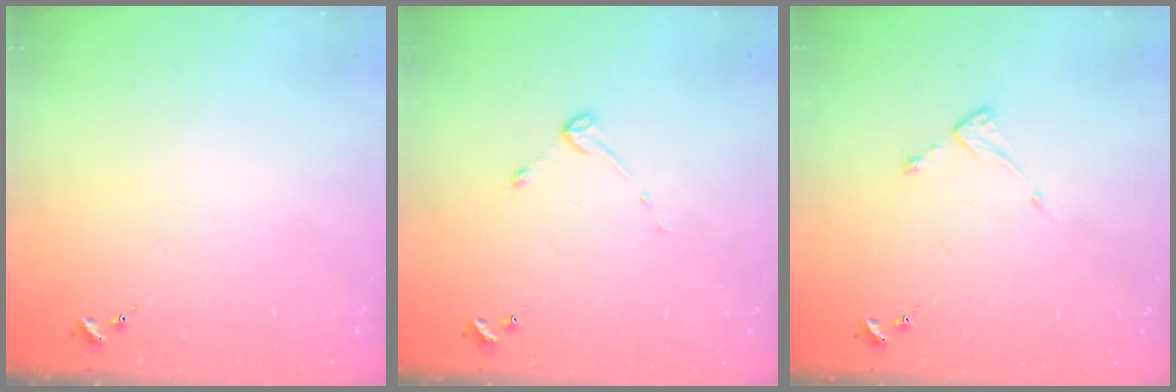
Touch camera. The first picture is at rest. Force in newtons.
{"total": 2.6, "press": 2.5, "slide": 0.4}
{"total": 2.6, "press": 2.6, "slide": 0.3}